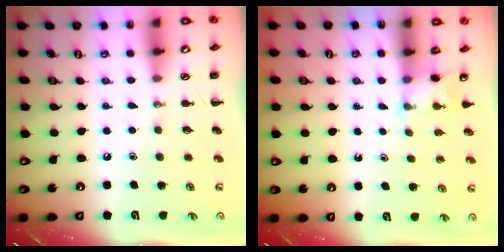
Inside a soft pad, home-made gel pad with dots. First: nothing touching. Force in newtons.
{"total": 2.0, "press": 1.9, "slide": 0.6}